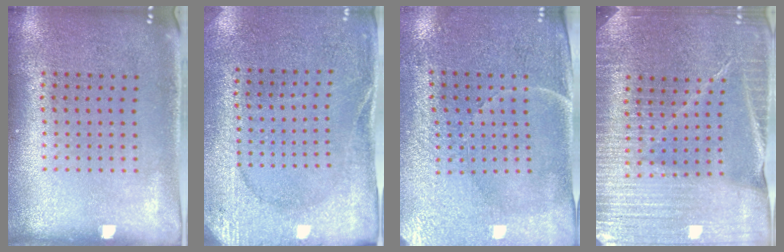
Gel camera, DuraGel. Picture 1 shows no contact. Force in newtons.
{"total": 2.6, "press": 2.6, "slide": 0.4}
{"total": 3.3, "press": 3.2, "slide": 1.0}
{"total": 4.4, "press": 4.1, "slide": 1.6}